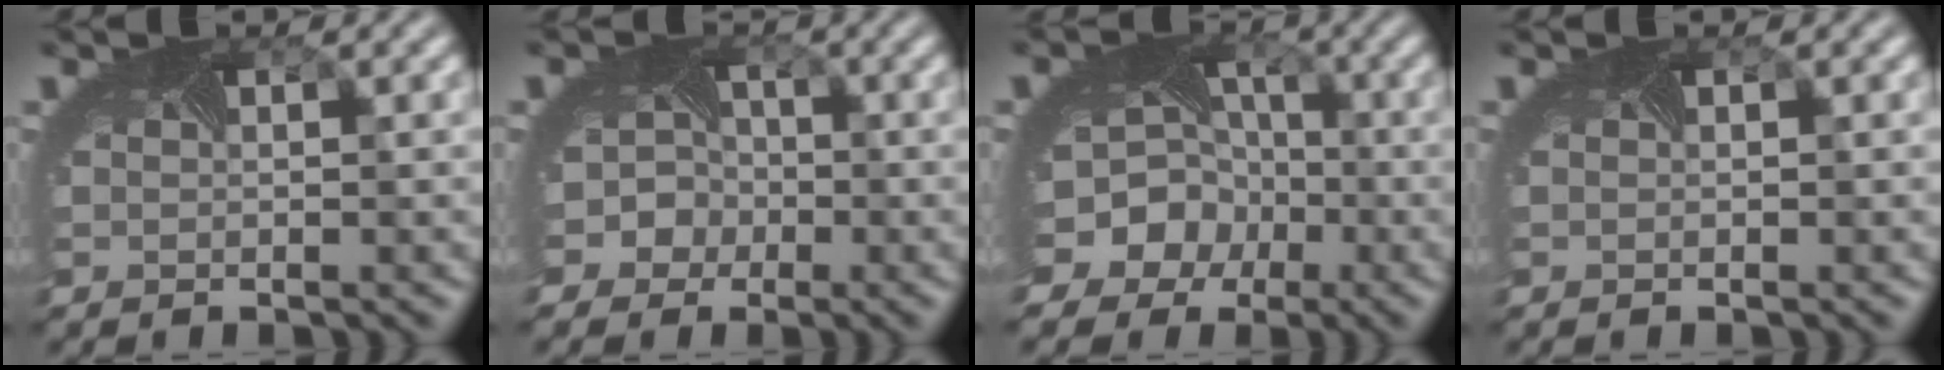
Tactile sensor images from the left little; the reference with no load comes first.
{"total": 4.8, "force": [-1.8, 4.3, 0.9], "torque": [0.006, 0.011, -0.048]}
{"total": 12.2, "force": [-4.4, 10.5, 4.1], "torque": [-0.089, -0.009, -0.096]}
{"total": 0.0}